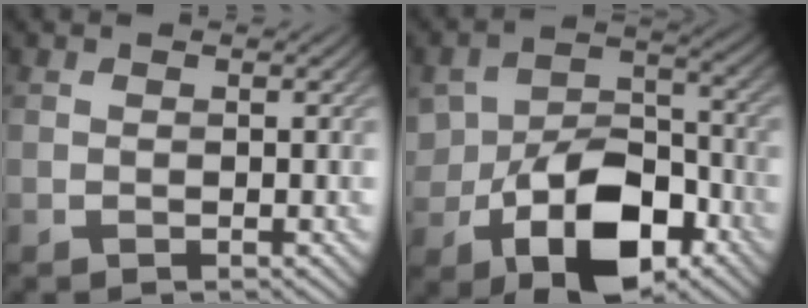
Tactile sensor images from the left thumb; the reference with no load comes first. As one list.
[{"total": 12.2, "force": [-4.8, 7.7, 8.1], "torque": [-0.157, -0.022, -0.076]}]